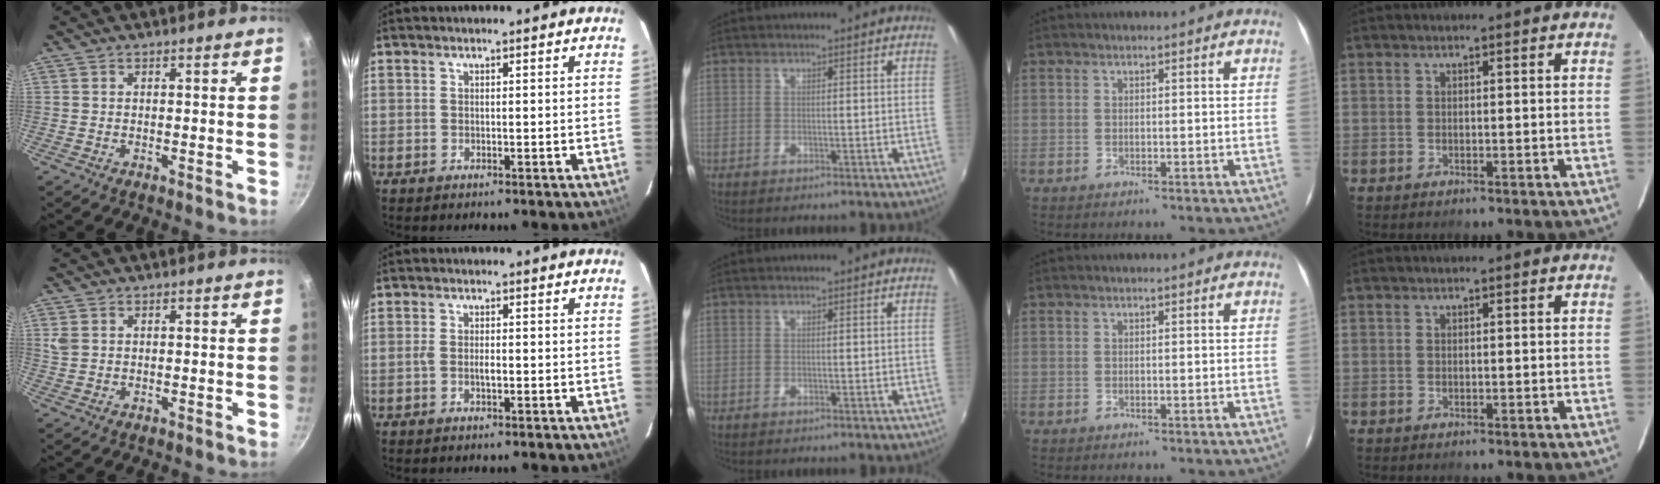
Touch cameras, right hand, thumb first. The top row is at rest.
{"thumb": {"total": 1.8, "force": [0.7, 1.3, 1.0], "torque": [-0.020, 0.003, 0.017]}, "index": {"total": 2.0, "force": [-0.5, 0.8, 1.7], "torque": [-0.036, 0.001, -0.010]}}